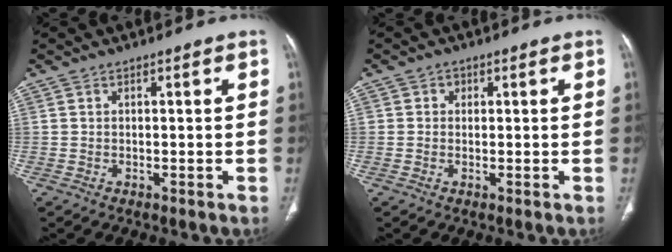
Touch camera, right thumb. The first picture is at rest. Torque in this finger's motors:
{"motor_torque": [-0.09, 0.34, 0.11, 0.58, -0.02]}